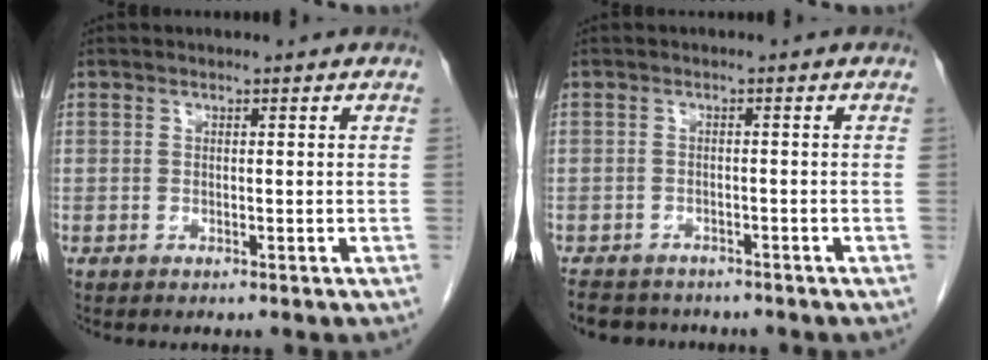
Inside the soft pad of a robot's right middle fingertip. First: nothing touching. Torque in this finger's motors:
{"motor_torque": [0.05, -0.04, -0.02, 0.00]}